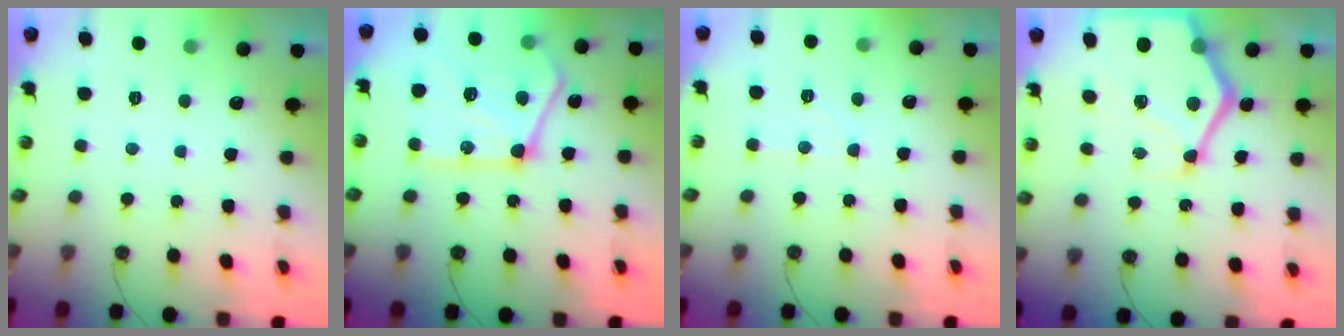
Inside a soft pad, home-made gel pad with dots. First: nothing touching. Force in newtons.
{"total": 24.3, "press": 24.2, "slide": 2.5}
{"total": 4.8, "press": 4.7, "slide": 0.6}
{"total": 19.0, "press": 18.9, "slide": 1.9}